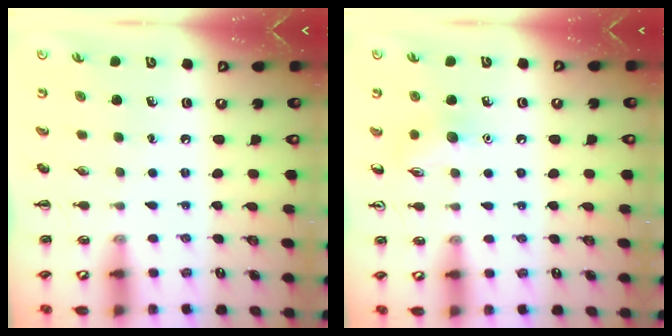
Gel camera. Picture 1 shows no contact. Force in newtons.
{"total": 7.2, "press": 7.2, "slide": 1.0}